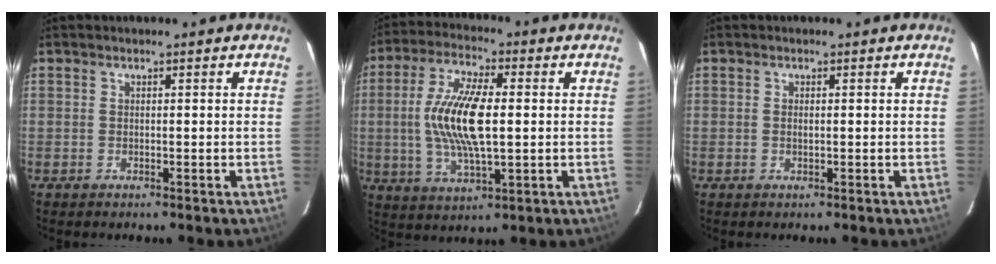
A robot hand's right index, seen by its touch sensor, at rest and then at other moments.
{"total": 13.4, "force": [0.3, 4.5, 12.6], "torque": [-0.255, 0.003, 0.006]}
{"total": 0.7, "force": [0.1, 0.3, 0.6], "torque": [-0.013, 0.000, 0.001]}